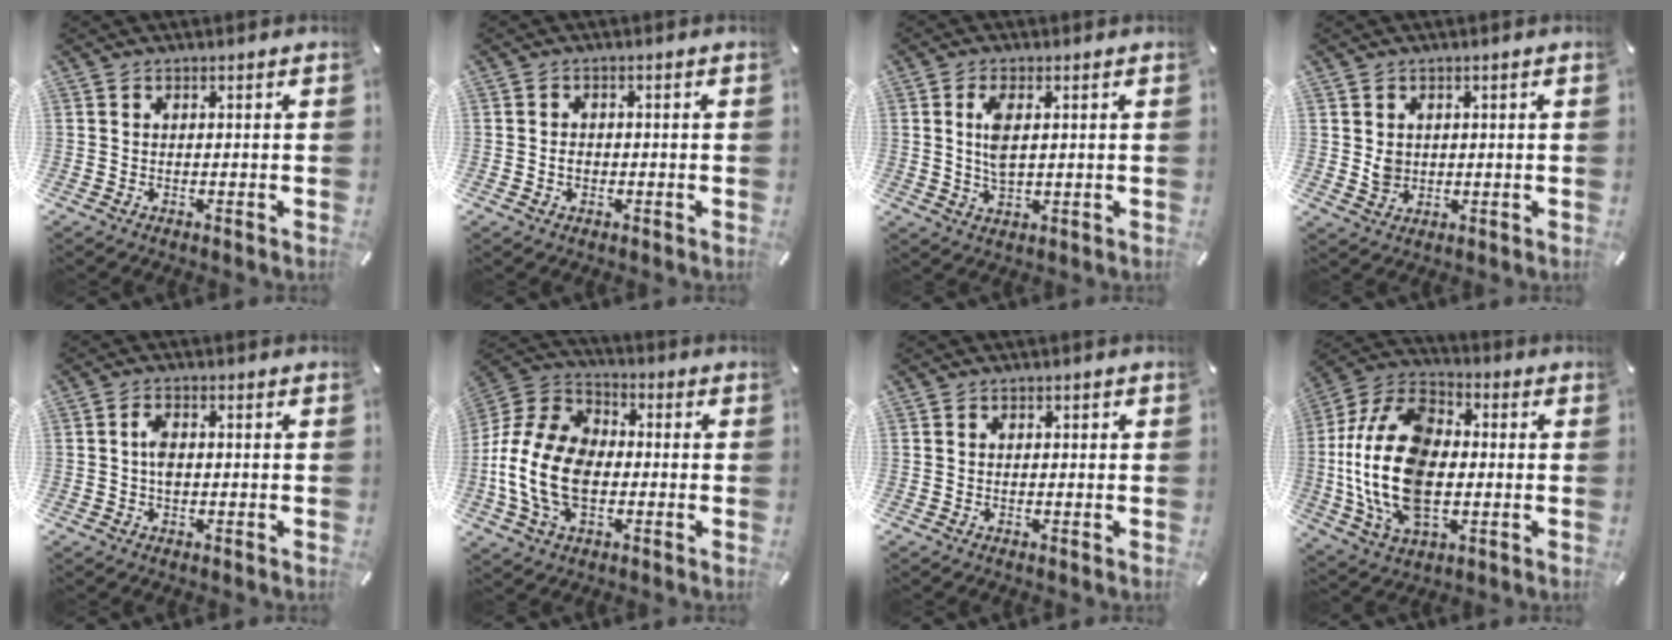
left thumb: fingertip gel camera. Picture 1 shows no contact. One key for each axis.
{"total": 2.4, "fx": -0.5, "fy": 1.8, "fz": 1.5, "tx": -0.028, "ty": 0.004, "tz": -0.009}
{"total": 5.7, "fx": 1.0, "fy": 2.9, "fz": 4.8, "tx": -0.107, "ty": -0.001, "tz": 0.011}
{"total": 3.6, "fx": 0.5, "fy": 3.3, "fz": 1.3, "tx": -0.010, "ty": -0.002, "tz": 0.008}
{"total": 3.2, "fx": -0.1, "fy": 1.8, "fz": 2.6, "tx": -0.051, "ty": 0.004, "tz": -0.002}
{"total": 16.3, "fx": -3.5, "fy": 11.5, "fz": 10.9, "tx": -0.253, "ty": 0.022, "tz": -0.065}
{"total": 0.8, "fx": -0.2, "fy": 0.6, "fz": 0.5, "tx": -0.010, "ty": 0.002, "tz": -0.004}
{"total": 21.3, "fx": -1.7, "fy": 13.9, "fz": 16.1, "tx": -0.369, "ty": 0.000, "tz": -0.034}